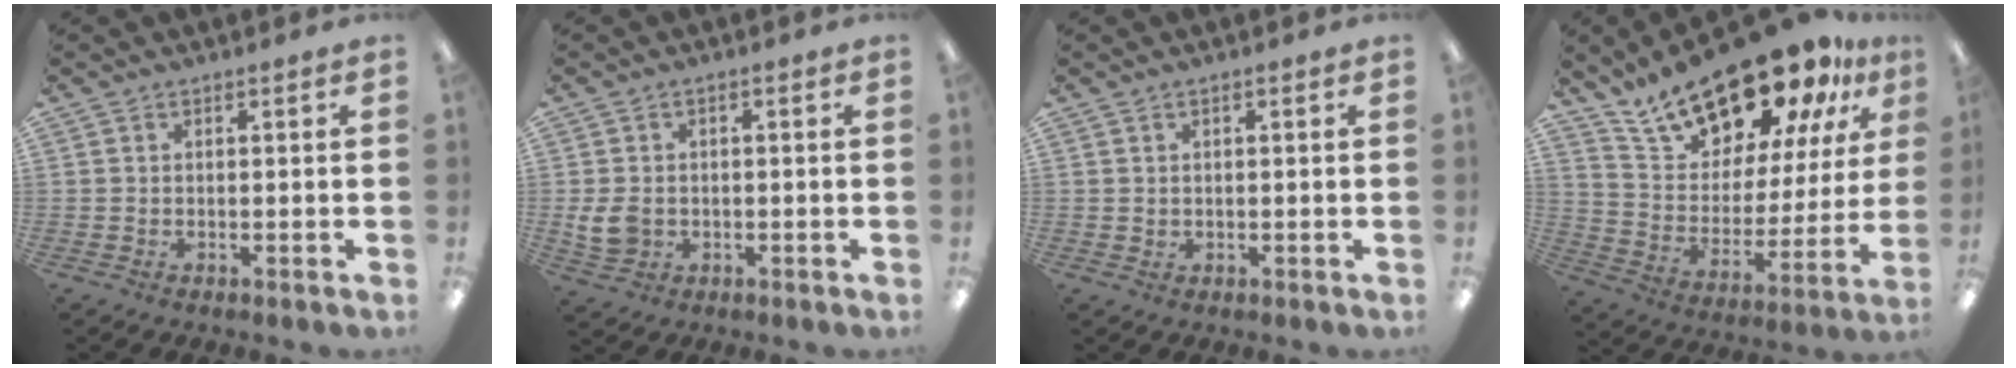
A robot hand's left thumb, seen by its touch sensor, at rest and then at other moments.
{"total": 5.4, "force": [-0.7, 4.2, 3.3], "torque": [-0.069, -0.001, -0.014]}
{"total": 0.7, "force": [0.3, 0.6, 0.2], "torque": [-0.004, 0.004, 0.005]}
{"total": 20.4, "force": [17.1, 7.8, 8.0], "torque": [-0.150, -0.119, 0.302]}